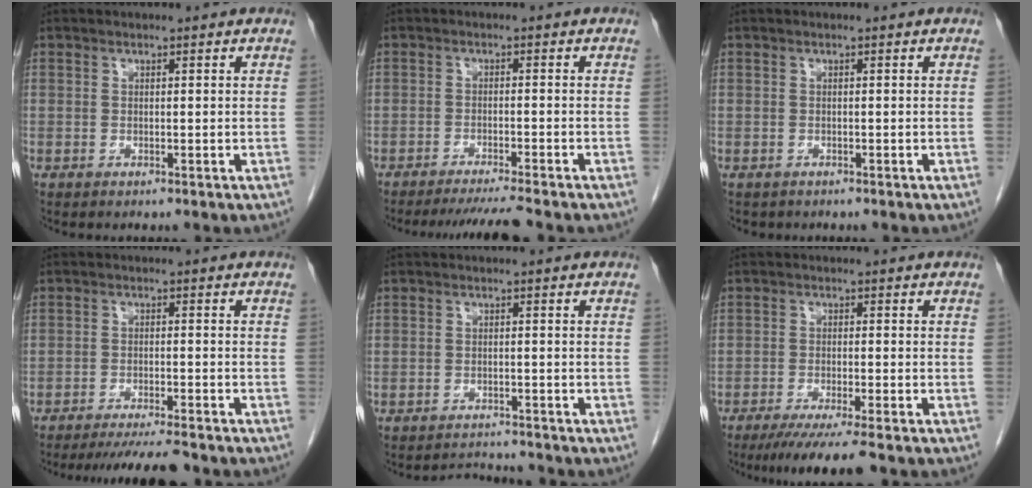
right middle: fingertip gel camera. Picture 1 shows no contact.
{"total": 6.6, "force": [-6.0, -1.1, 2.5], "torque": [-0.024, -0.017, -0.094]}
{"total": 1.3, "force": [-1.0, 0.8, 0.2], "torque": [-0.013, 0.000, -0.013]}
{"total": 8.2, "force": [-7.4, -0.1, 3.5], "torque": [-0.038, -0.019, -0.114]}
{"total": 2.5, "force": [-2.4, -0.1, -0.7], "torque": [0.013, -0.009, -0.036]}
{"total": 7.8, "force": [-6.1, -0.2, 5.0], "torque": [-0.067, -0.018, -0.095]}